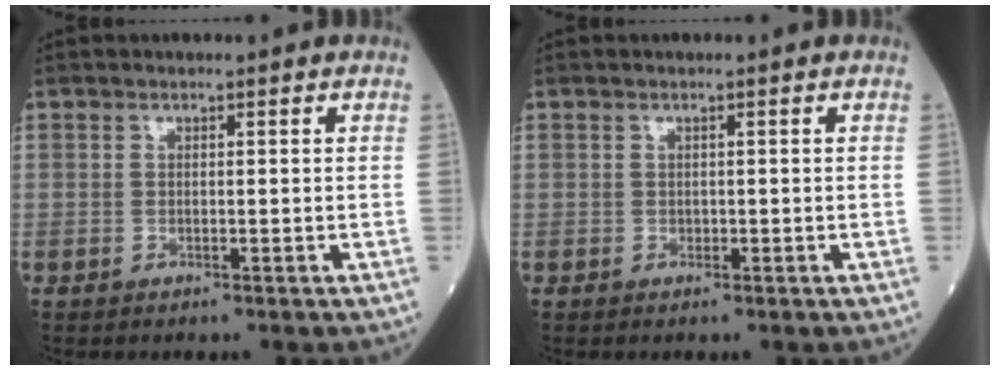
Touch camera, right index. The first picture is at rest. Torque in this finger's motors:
{"motor_torque": [-0.02, -0.04, 0.02, 0.01]}